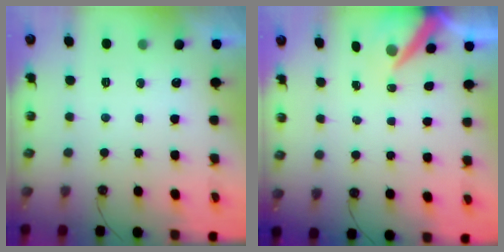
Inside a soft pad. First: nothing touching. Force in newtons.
{"total": 6.9, "press": 6.9, "slide": 0.9}